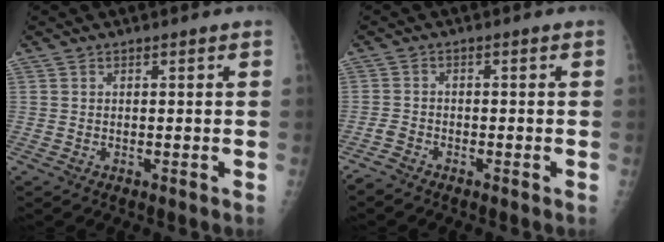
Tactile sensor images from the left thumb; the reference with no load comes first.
{"total": 2.0, "force": [-1.9, 0.6, 0.1], "torque": [-0.007, 0.002, -0.042]}